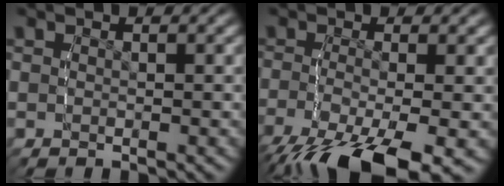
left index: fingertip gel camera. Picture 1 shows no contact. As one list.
[{"total": 7.8, "force": [-4.6, 2.9, 5.6], "torque": [-0.125, -0.039, -0.053]}]